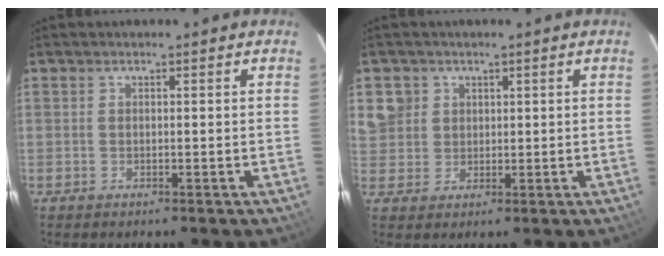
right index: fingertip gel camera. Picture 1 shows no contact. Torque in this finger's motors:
{"motor_torque": [0.38, 0.31, 0.01, 0.00]}